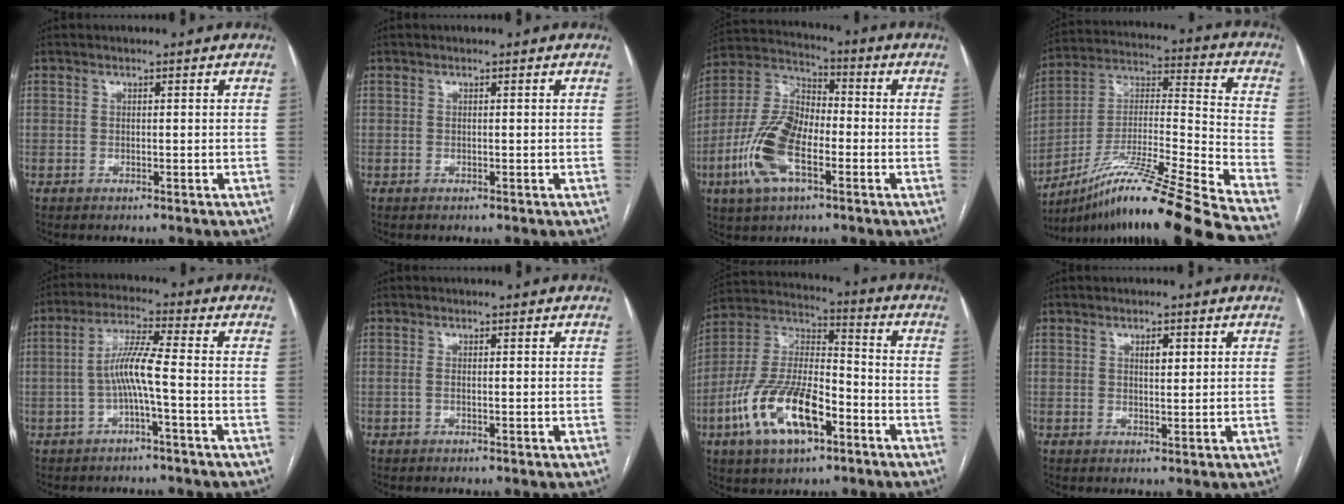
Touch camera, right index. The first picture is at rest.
{"total": 0.0}
{"total": 13.9, "force": [-4.8, 6.2, 11.4], "torque": [-0.261, 0.011, -0.093]}
{"total": 27.4, "force": [-21.7, -1.6, 16.7], "torque": [-0.234, -0.013, -0.369]}
{"total": 6.2, "force": [-1.5, -0.2, 6.0], "torque": [-0.118, 0.016, -0.029]}
{"total": 0.6, "force": [-0.2, 0.1, 0.5], "torque": [-0.010, 0.001, -0.004]}
{"total": 16.7, "force": [-7.3, 6.7, 13.5], "torque": [-0.285, 0.009, -0.129]}
{"total": 2.1, "force": [0.9, 0.8, 1.7], "torque": [-0.028, 0.000, 0.015]}